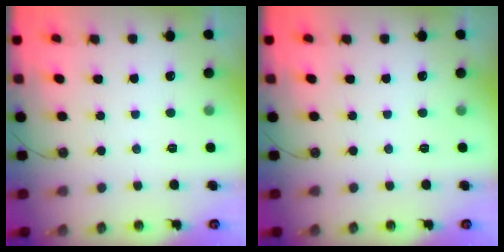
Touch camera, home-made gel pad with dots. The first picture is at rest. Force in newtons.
{"total": 0.0}